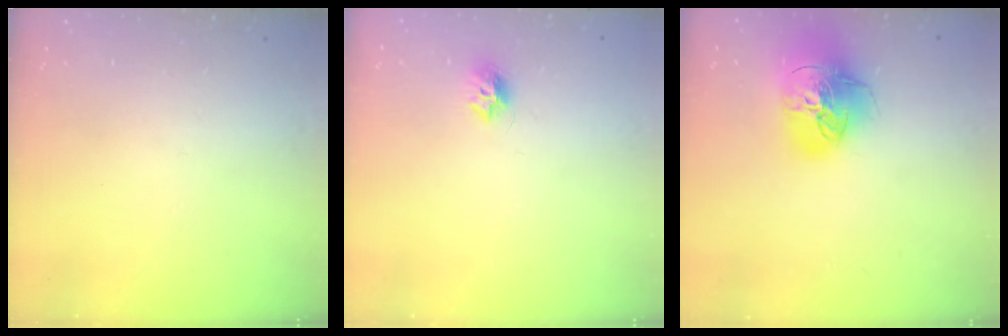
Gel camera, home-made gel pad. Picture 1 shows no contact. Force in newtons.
{"total": 7.1, "press": 7.0, "slide": 0.3}
{"total": 21.8, "press": 21.6, "slide": 2.6}